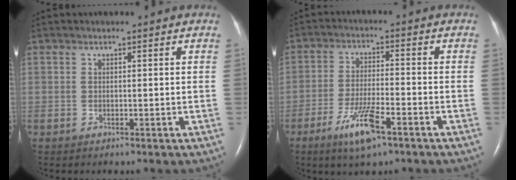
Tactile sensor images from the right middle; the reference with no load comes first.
{"total": 7.9, "force": [-4.6, 1.3, 6.3], "torque": [-0.127, -0.012, -0.080]}